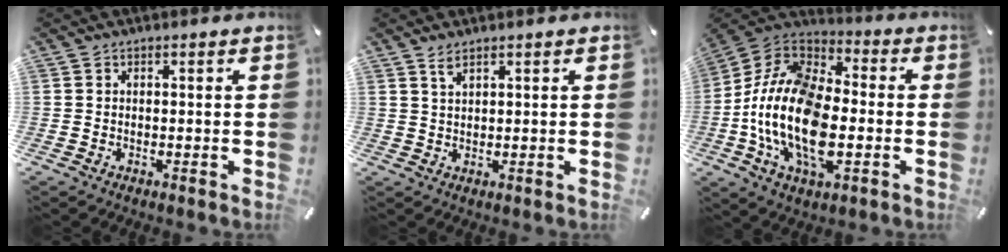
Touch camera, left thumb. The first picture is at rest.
{"total": 2.3, "force": [1.6, 0.7, 1.6], "torque": [-0.034, 0.001, 0.028]}
{"total": 19.6, "force": [-4.8, 11.4, 15.2], "torque": [-0.326, 0.010, -0.085]}